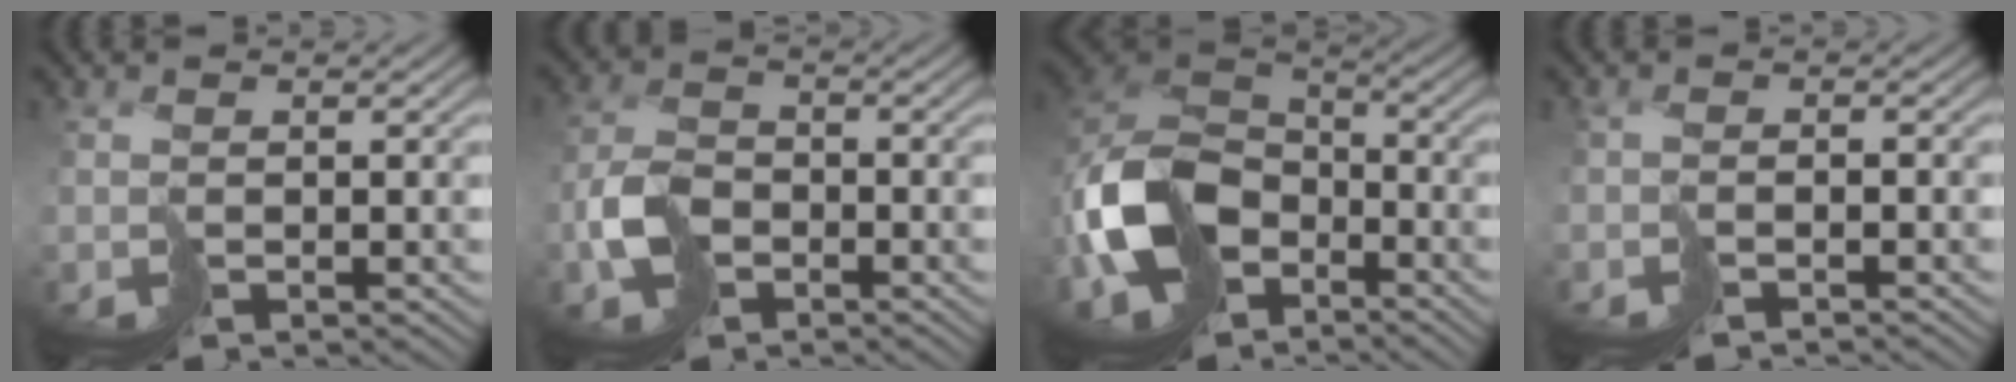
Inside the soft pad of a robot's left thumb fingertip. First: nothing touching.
{"total": 4.1, "force": [-1.9, 2.9, 2.2], "torque": [-0.048, 0.004, -0.044]}
{"total": 12.8, "force": [-5.7, 8.6, 7.7], "torque": [-0.175, -0.023, -0.118]}
{"total": 1.3, "force": [-1.3, -0.2, 0.2], "torque": [0.005, 0.004, -0.026]}